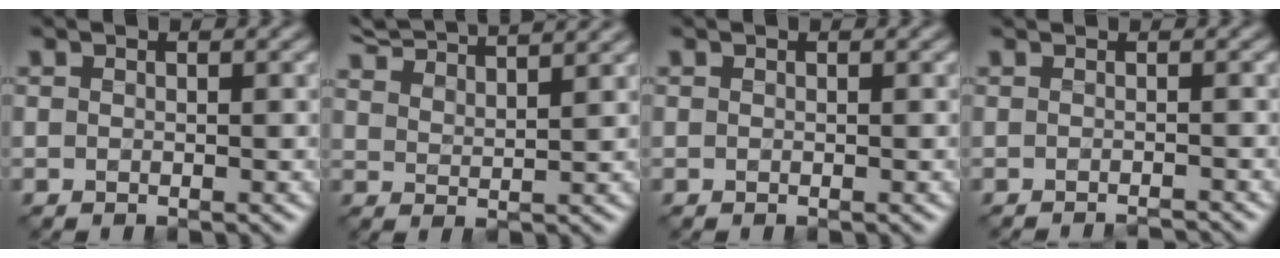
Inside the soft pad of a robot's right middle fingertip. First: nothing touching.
{"total": 7.2, "force": [6.6, 1.0, 2.9], "torque": [-0.045, 0.017, 0.087]}
{"total": 0.0}
{"total": 1.9, "force": [-1.3, 0.5, 1.3], "torque": [0.003, -0.004, -0.022]}